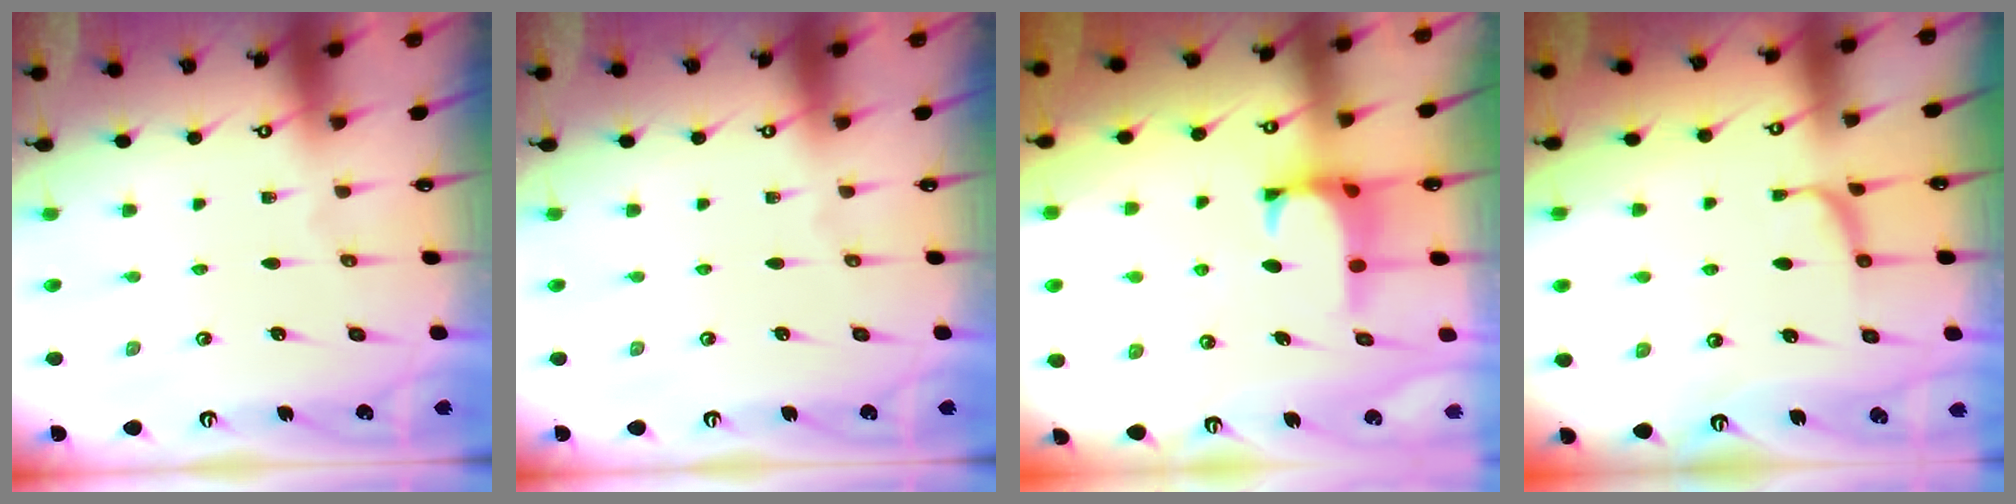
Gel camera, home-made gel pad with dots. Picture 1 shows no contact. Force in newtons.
{"total": 0.0}
{"total": 0.8, "press": 0.1, "slide": 0.8}
{"total": 0.9, "press": 0.7, "slide": 0.5}